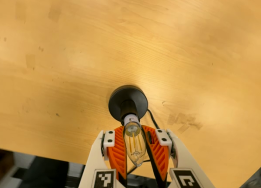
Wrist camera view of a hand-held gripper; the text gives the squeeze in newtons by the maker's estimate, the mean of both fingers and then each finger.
{"total": 16.5, "left": 16.7, "right": 16.4}